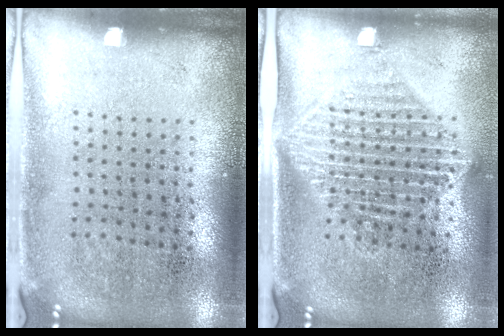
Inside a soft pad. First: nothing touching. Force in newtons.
{"total": 1.5, "press": 1.3, "slide": 0.8}